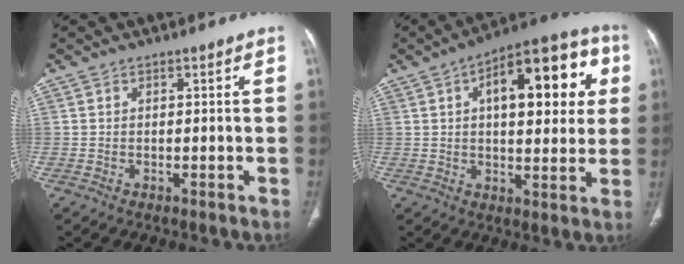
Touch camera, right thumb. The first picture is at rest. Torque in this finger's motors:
{"motor_torque": [-0.83, 1.43, 0.52, -0.04, 0.11]}